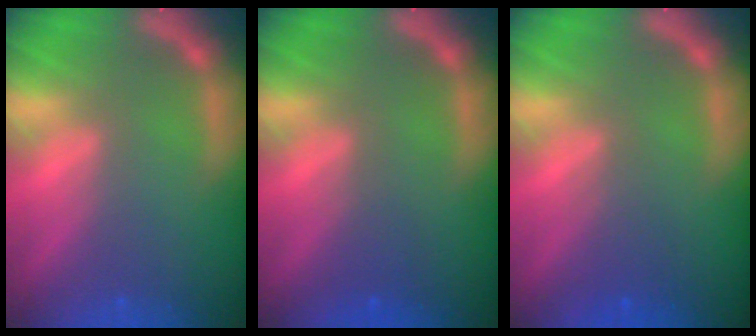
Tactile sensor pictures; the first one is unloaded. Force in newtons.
{"total": 1.5}
{"total": 2.0}